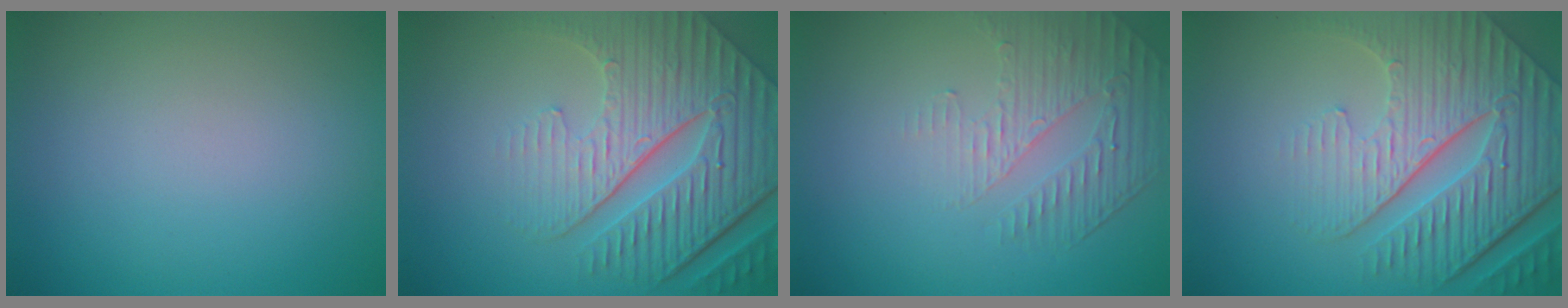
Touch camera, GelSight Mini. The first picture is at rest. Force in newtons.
{"total": 9.0, "press": 6.3, "slide": 6.5}
{"total": 1.9, "press": 1.3, "slide": 1.3}
{"total": 8.9, "press": 6.1, "slide": 6.5}